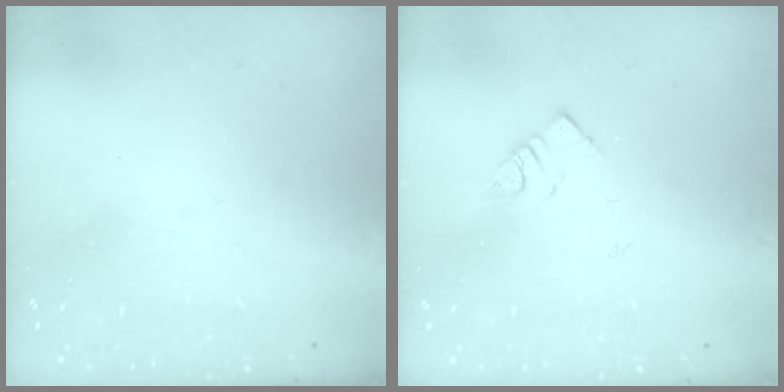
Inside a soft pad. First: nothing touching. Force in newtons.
{"total": 3.6, "press": 3.5, "slide": 0.5}